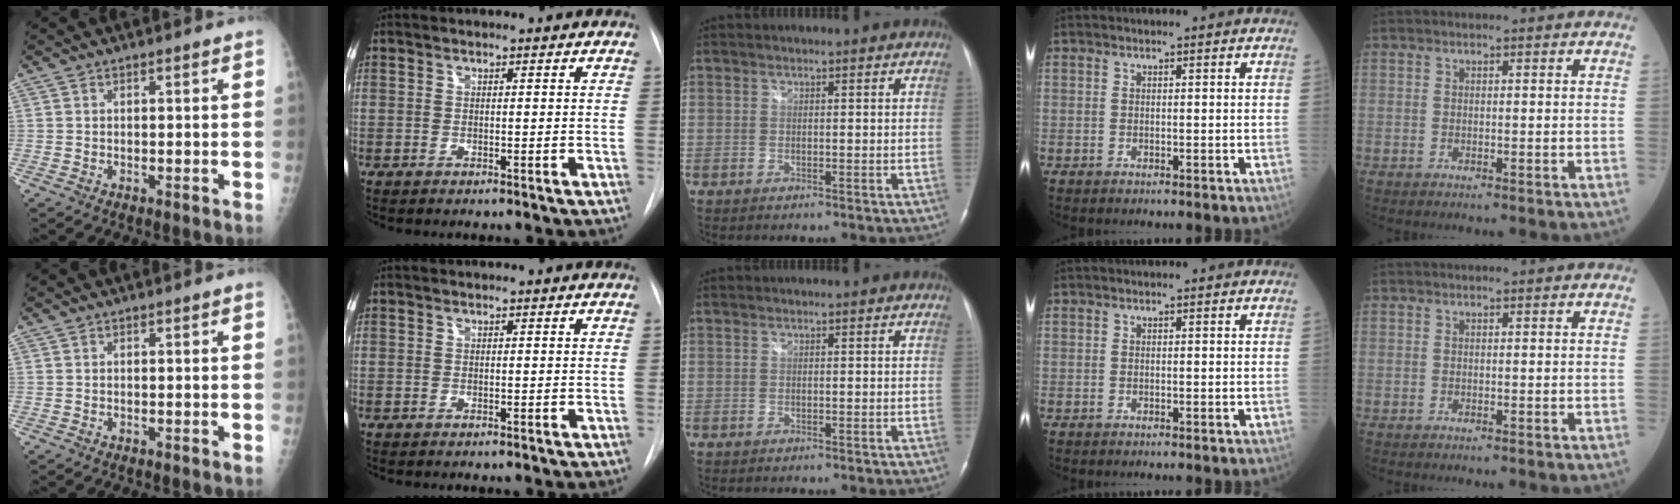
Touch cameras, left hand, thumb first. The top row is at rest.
{}